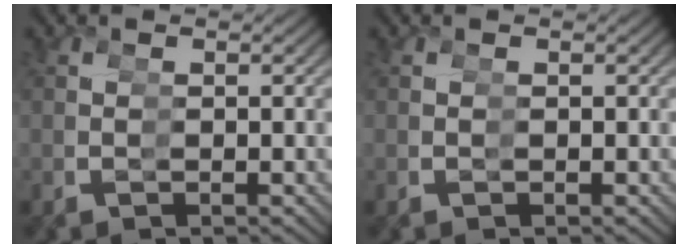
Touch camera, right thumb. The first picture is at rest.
{"total": 0.0}